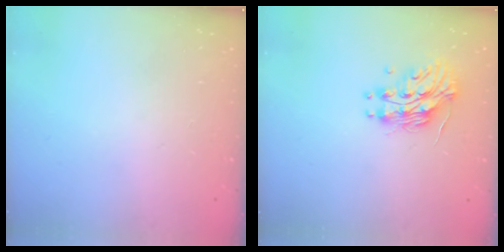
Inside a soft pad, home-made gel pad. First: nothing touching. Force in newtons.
{"total": 14.0, "press": 13.9, "slide": 0.8}